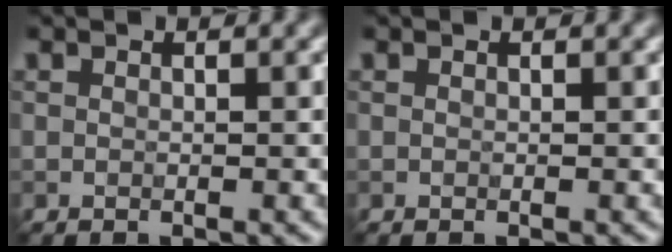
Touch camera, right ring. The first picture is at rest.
{"total": 0.0}